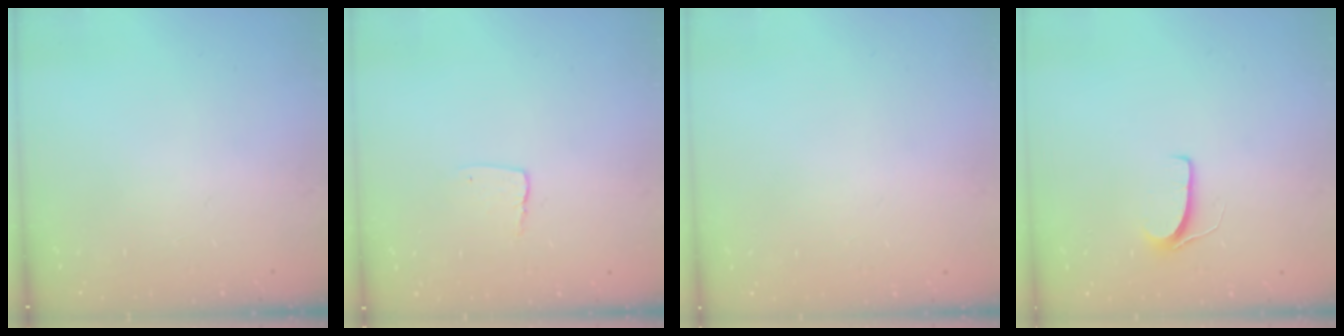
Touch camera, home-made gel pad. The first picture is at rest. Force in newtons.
{"total": 3.8, "press": 3.8, "slide": 0.4}
{"total": 0.0}
{"total": 5.9, "press": 5.9, "slide": 0.4}